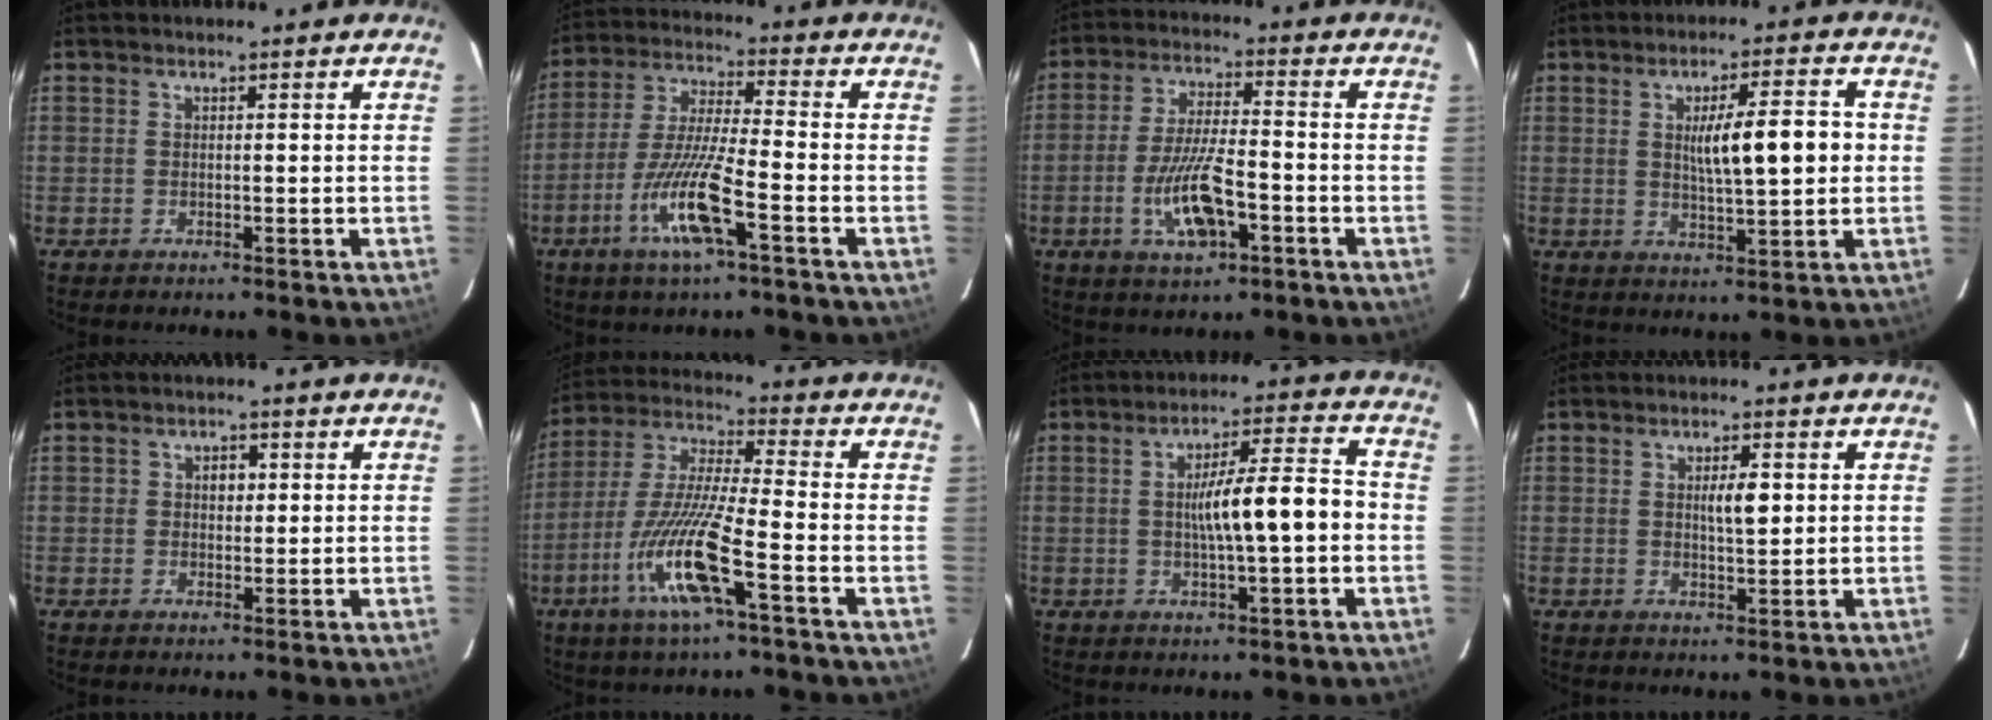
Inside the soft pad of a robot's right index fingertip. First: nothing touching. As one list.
[{"total": 11.6, "force": [-4.9, 0.5, 10.5], "torque": [-0.212, -0.012, -0.096]}, {"total": 9.8, "force": [-3.4, 2.5, 8.8], "torque": [-0.175, -0.004, -0.059]}, {"total": 9.1, "force": [1.0, 1.4, 8.9], "torque": [-0.141, 0.010, 0.021]}, {"total": 2.5, "force": [0.5, 1.8, 1.7], "torque": [-0.027, 0.007, 0.008]}, {"total": 13.9, "force": [-5.8, 0.6, 12.7], "torque": [-0.265, -0.012, -0.112]}, {"total": 9.7, "force": [-0.8, 0.9, 9.6], "torque": [-0.156, 0.018, -0.015]}, {"total": 3.5, "force": [0.7, 0.8, 3.3], "torque": [-0.054, 0.001, 0.012]}]